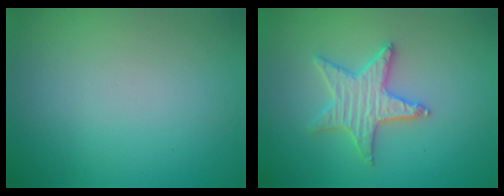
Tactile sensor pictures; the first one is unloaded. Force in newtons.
{"total": 3.3, "press": 3.2, "slide": 0.8}